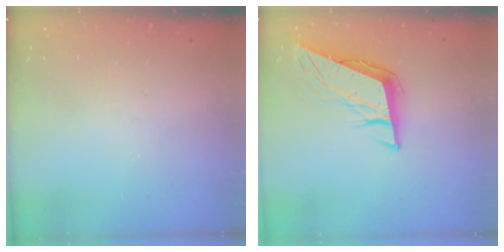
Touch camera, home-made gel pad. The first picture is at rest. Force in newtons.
{"total": 11.0, "press": 10.5, "slide": 3.0}